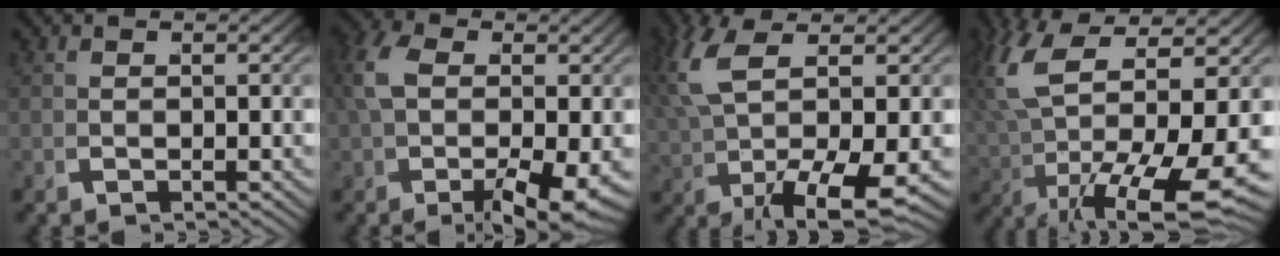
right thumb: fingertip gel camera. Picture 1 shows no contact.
{"total": 7.0, "force": [-0.5, 4.1, 5.6], "torque": [-0.115, -0.018, 0.006]}
{"total": 7.1, "force": [0.5, 2.9, 6.5], "torque": [-0.143, -0.016, 0.028]}
{"total": 12.0, "force": [1.4, 6.4, 10.1], "torque": [-0.209, -0.018, 0.037]}